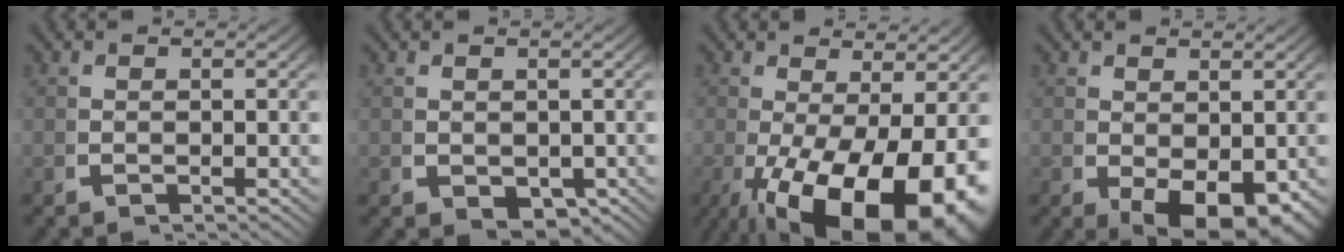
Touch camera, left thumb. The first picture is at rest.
{"total": 1.9, "force": [-0.4, 1.6, 1.0], "torque": [-0.019, -0.023, 0.010]}
{"total": 14.6, "force": [-4.7, 8.1, 11.2], "torque": [-0.200, -0.069, -0.030]}
{"total": 5.2, "force": [-1.5, 3.0, 4.0], "torque": [-0.071, -0.040, 0.003]}